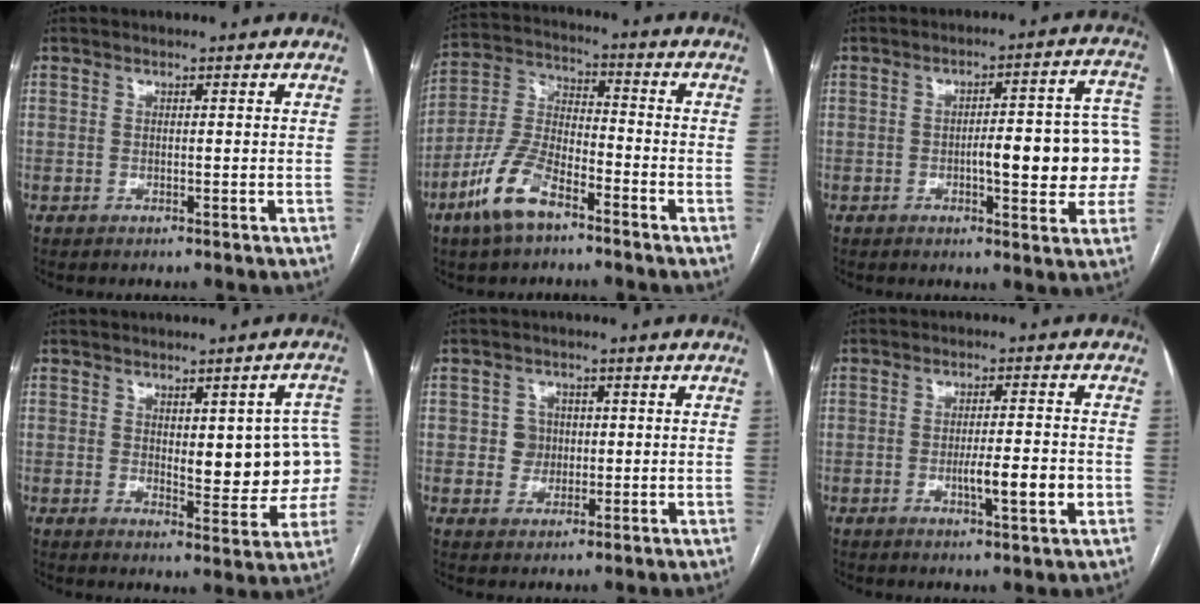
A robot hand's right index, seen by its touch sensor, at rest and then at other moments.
{"total": 11.2, "force": [-7.0, 4.3, 7.6], "torque": [-0.176, 0.001, -0.141]}
{"total": 13.8, "force": [-1.6, 3.2, 13.3], "torque": [-0.157, 0.033, -0.016]}
{"total": 12.0, "force": [0.7, 4.0, 11.3], "torque": [-0.124, 0.011, 0.017]}
{"total": 3.2, "force": [0.2, 3.1, 0.7], "torque": [-0.004, 0.010, 0.006]}
{"total": 6.3, "force": [-1.7, 0.5, 6.1], "torque": [-0.097, -0.006, -0.024]}